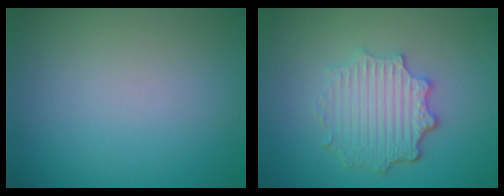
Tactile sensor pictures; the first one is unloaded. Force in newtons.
{"total": 4.6, "press": 3.6, "slide": 2.8}